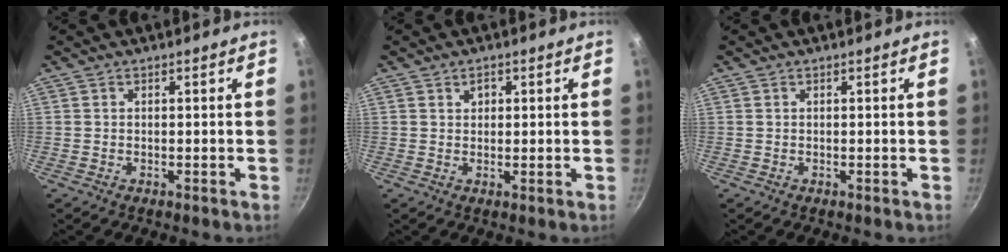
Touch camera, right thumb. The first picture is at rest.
{"total": 1.7, "force": [0.7, 1.3, 0.8], "torque": [-0.003, -0.004, 0.010]}
{"total": 0.0}